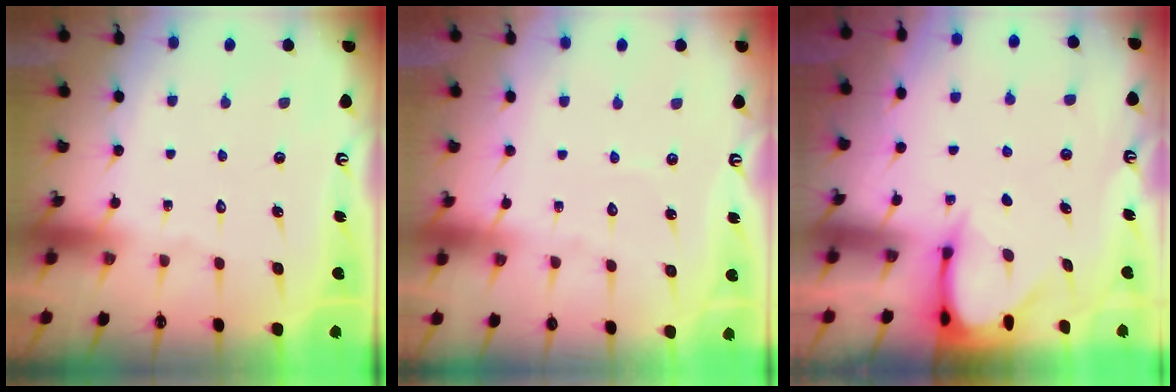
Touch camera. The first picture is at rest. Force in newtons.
{"total": 2.8, "press": 2.8, "slide": 0.3}
{"total": 3.7, "press": 3.7, "slide": 0.3}